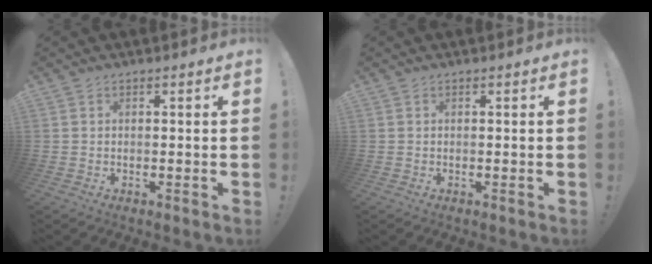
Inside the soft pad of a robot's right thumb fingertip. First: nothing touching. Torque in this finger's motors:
{"motor_torque": [0.00, 0.00, 0.00, 0.02, 0.01]}